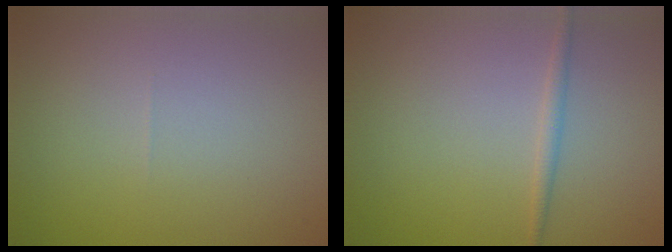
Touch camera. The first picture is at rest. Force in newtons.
{"total": 1.0, "press": 1.0, "slide": 0.0}